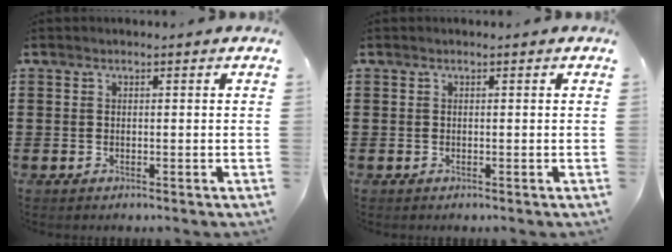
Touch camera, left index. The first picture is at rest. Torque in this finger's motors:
{"motor_torque": [0.00, 0.00, 0.02, -0.01]}